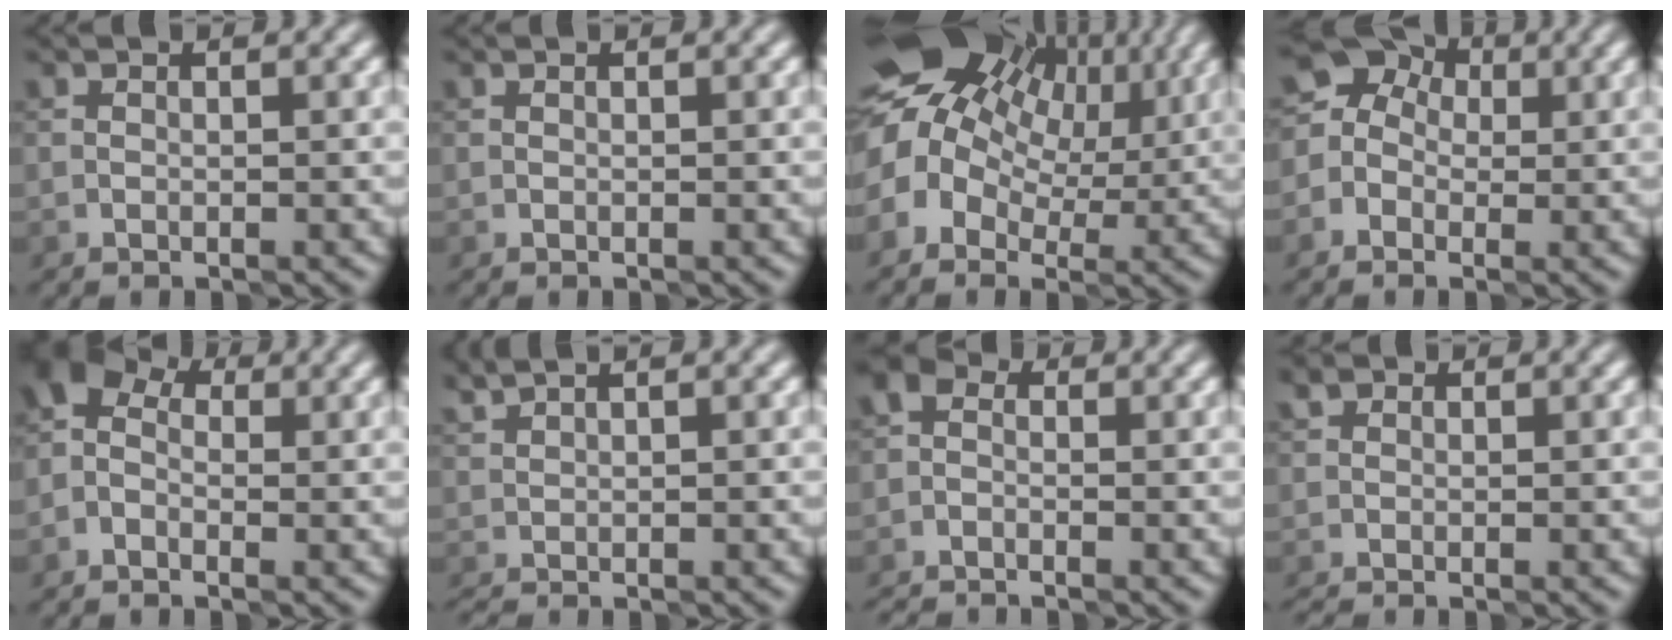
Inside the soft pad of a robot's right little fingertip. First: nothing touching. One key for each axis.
{"total": 0.0}
{"total": 12.7, "fx": 3.6, "fy": 9.1, "fz": 8.2, "tx": -0.140, "ty": 0.019, "tz": 0.061}
{"total": 6.8, "fx": 0.9, "fy": 6.0, "fz": 3.2, "tx": -0.032, "ty": 0.041, "tz": -0.029}
{"total": 3.9, "fx": 0.0, "fy": 3.0, "fz": 2.6, "tx": -0.050, "ty": 0.023, "tz": -0.012}
{"total": 0.6, "fx": 0.3, "fy": 0.0, "fz": 0.5, "tx": 0.004, "ty": 0.003, "tz": 0.008}
{"total": 1.9, "fx": -1.6, "fy": 0.9, "fz": 0.6, "tx": -0.015, "ty": -0.004, "tz": -0.043}
{"total": 0.7, "fx": -0.6, "fy": 0.4, "fz": 0.2, "tx": -0.004, "ty": 0.000, "tz": -0.015}